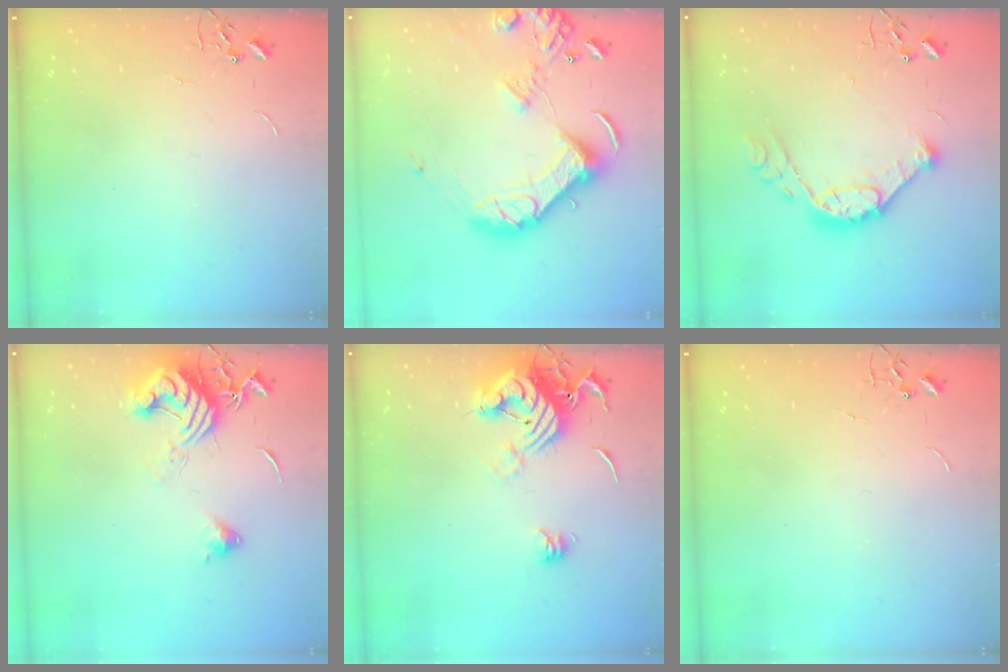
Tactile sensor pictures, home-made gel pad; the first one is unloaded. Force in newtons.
{"total": 16.3, "press": 16.1, "slide": 2.7}
{"total": 13.3, "press": 13.3, "slide": 0.2}
{"total": 14.1, "press": 14.0, "slide": 1.7}
{"total": 14.8, "press": 14.7, "slide": 1.4}
{"total": 0.0}